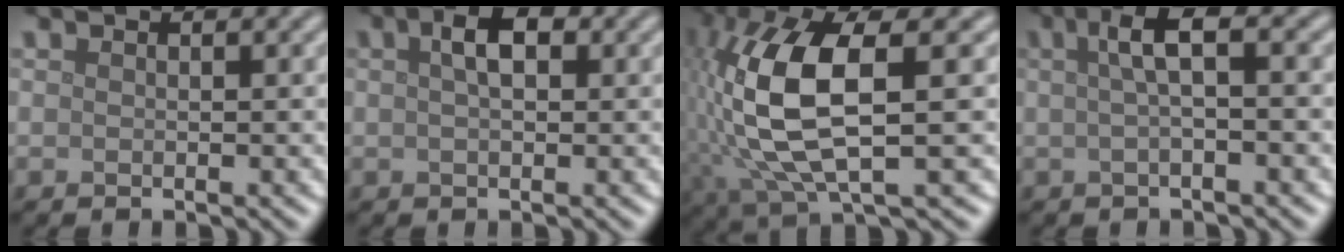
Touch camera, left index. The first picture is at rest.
{"total": 2.8, "force": [0.9, 1.4, 2.3], "torque": [-0.037, 0.008, 0.010]}
{"total": 10.9, "force": [0.7, 3.7, 10.2], "torque": [-0.219, 0.005, 0.014]}
{"total": 3.2, "force": [0.5, 0.7, 3.1], "torque": [-0.055, 0.011, 0.005]}